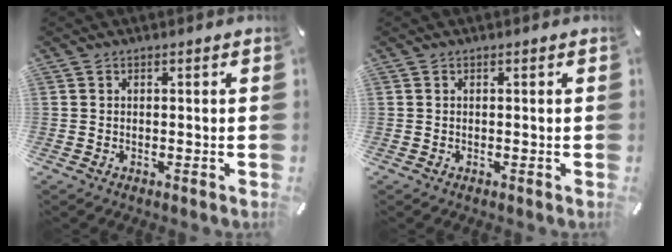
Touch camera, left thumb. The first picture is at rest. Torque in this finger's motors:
{"motor_torque": [0.00, 0.00, -0.01, -0.01, 0.00]}